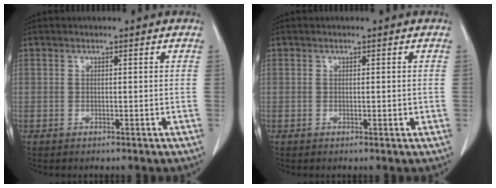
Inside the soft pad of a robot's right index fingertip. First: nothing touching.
{"total": 1.0, "force": [0.0, 0.6, 0.8], "torque": [-0.009, 0.000, 0.003]}